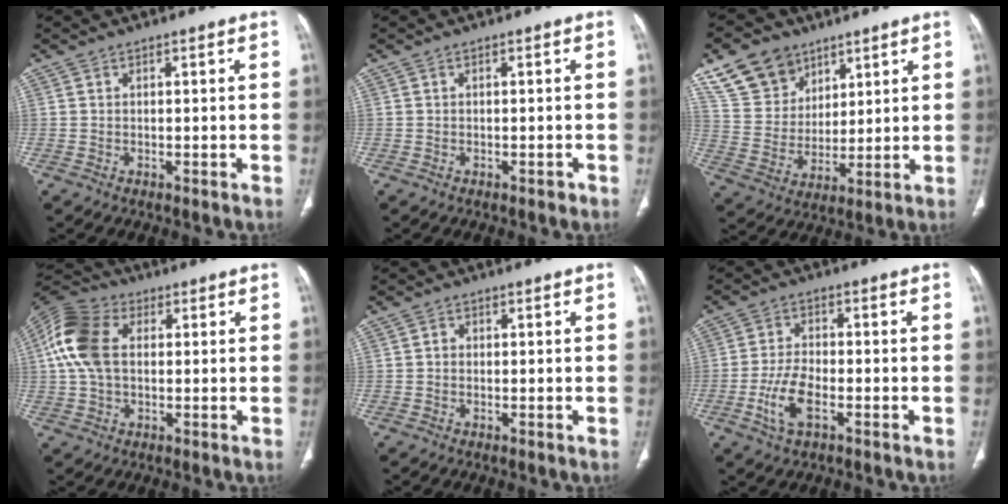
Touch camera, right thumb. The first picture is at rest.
{"total": 0.8, "force": [-0.5, 0.4, 0.4], "torque": [-0.006, 0.000, -0.007]}
{"total": 13.2, "force": [8.5, 9.2, 4.1], "torque": [-0.053, -0.034, 0.172]}
{"total": 12.4, "force": [1.8, 8.2, 9.1], "torque": [-0.192, 0.028, 0.027]}
{"total": 1.0, "force": [-0.1, 0.9, 0.5], "torque": [-0.001, 0.004, -0.007]}
{"total": 6.0, "force": [-2.3, 2.6, 4.8], "torque": [-0.104, 0.008, -0.044]}